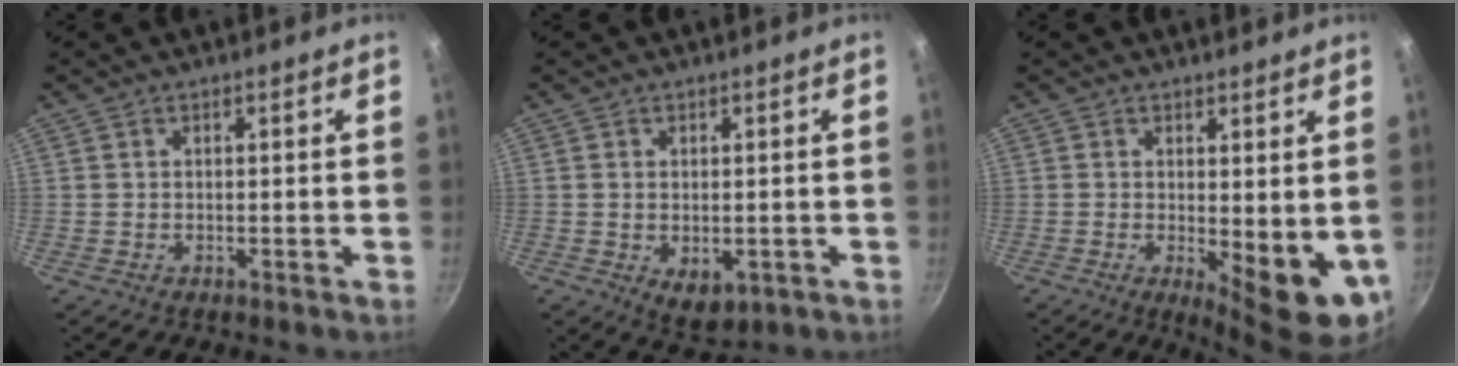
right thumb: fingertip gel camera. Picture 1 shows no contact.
{"total": 5.2, "force": [-1.0, 3.3, 3.9], "torque": [-0.053, -0.012, -0.007]}
{"total": 9.0, "force": [-0.3, 3.4, 8.4], "torque": [-0.095, -0.013, 0.006]}